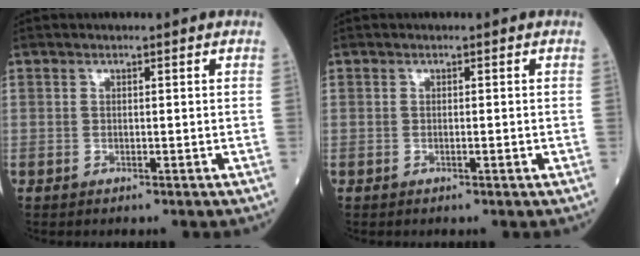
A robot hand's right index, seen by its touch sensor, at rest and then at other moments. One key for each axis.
{"total": 0.9, "fx": -0.2, "fy": 0.1, "fz": 0.9, "tx": -0.014, "ty": -0.002, "tz": -0.002}